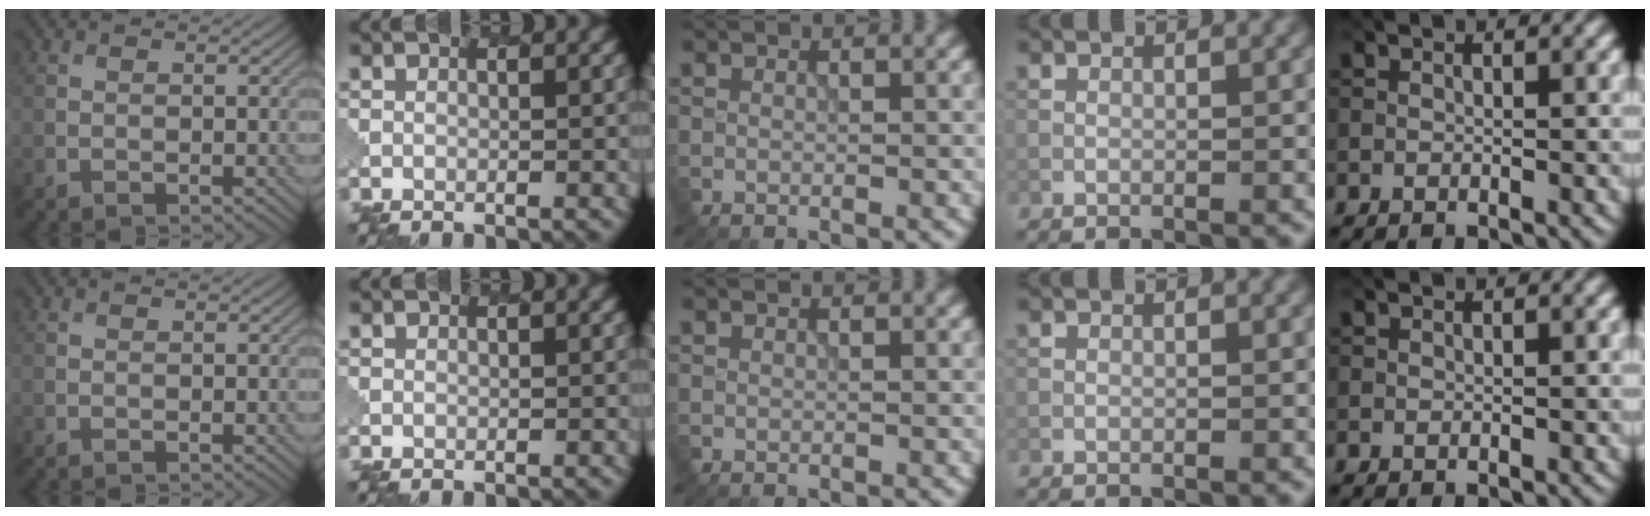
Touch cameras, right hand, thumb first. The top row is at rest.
{}